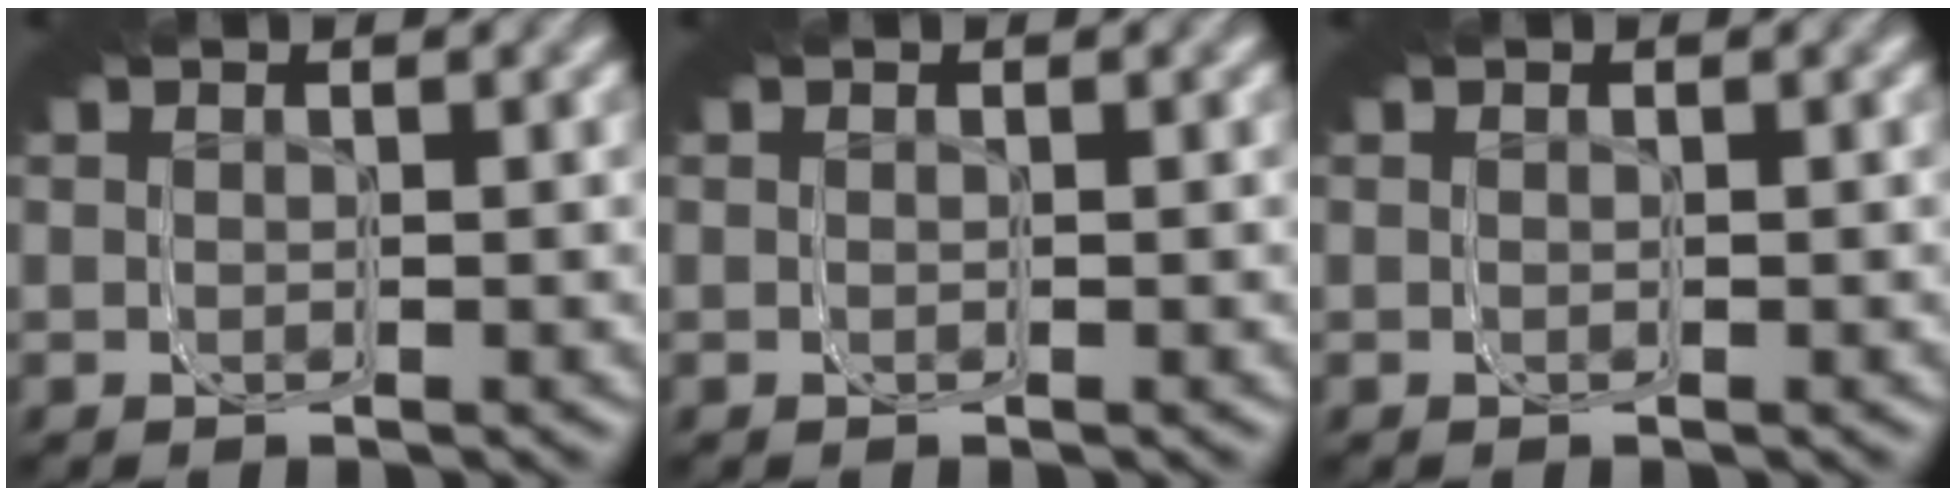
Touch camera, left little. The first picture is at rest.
{"total": 0.0}
{"total": 0.0}